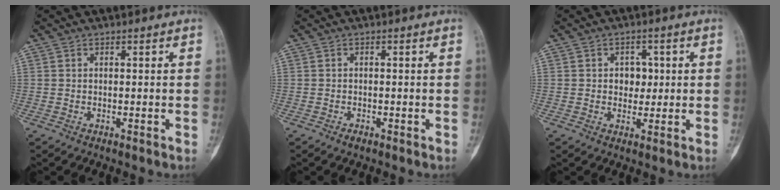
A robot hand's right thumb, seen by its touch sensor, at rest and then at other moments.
{"total": 1.1, "force": [-0.7, 0.6, 0.6], "torque": [-0.008, 0.002, -0.013]}
{"total": 4.1, "force": [0.6, 3.3, 2.4], "torque": [-0.004, 0.002, 0.006]}